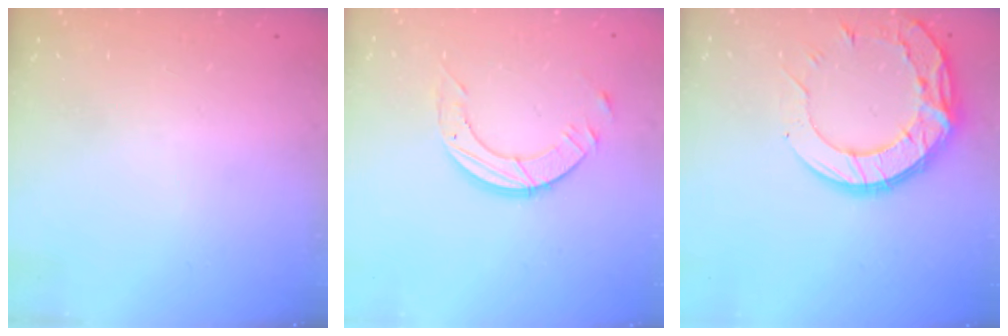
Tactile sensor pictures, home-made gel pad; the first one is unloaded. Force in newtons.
{"total": 9.0, "press": 9.0, "slide": 0.8}
{"total": 15.1, "press": 15.0, "slide": 1.3}